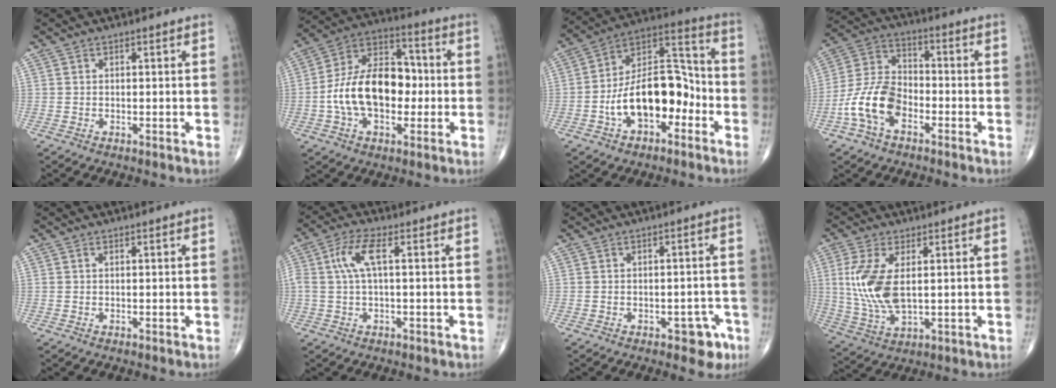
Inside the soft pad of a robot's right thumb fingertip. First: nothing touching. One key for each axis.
{"total": 17.6, "fx": -1.8, "fy": 10.9, "fz": 13.7, "tx": -0.222, "ty": 0.039, "tz": -0.035}
{"total": 17.4, "fx": -5.0, "fy": 9.9, "fz": 13.3, "tx": -0.198, "ty": 0.058, "tz": -0.089}
{"total": 11.8, "fx": -4.7, "fy": 7.2, "fz": 8.1, "tx": -0.157, "ty": 0.038, "tz": -0.096}
{"total": 0.0}
{"total": 5.9, "fx": 1.0, "fy": 1.7, "fz": 5.6, "tx": -0.141, "ty": 0.018, "tz": 0.019}
{"total": 4.7, "fx": -2.5, "fy": 2.6, "fz": 2.9, "tx": -0.013, "ty": 0.020, "tz": -0.028}
{"total": 11.1, "fx": 1.5, "fy": 5.2, "fz": 9.7, "tx": -0.215, "ty": -0.010, "tz": 0.040}